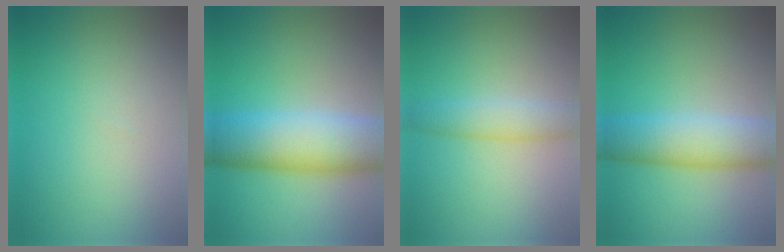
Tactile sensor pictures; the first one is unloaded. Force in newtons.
{"total": 10.4, "press": 10.4, "slide": 0.1}
{"total": 2.9, "press": 2.9, "slide": 0.1}
{"total": 7.0, "press": 7.0, "slide": 0.2}